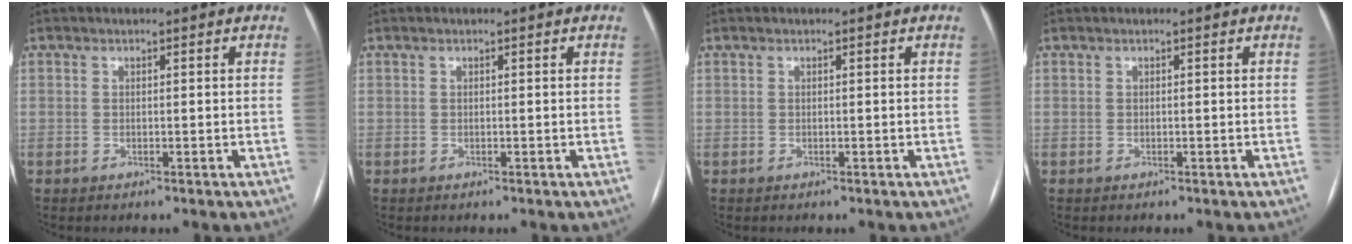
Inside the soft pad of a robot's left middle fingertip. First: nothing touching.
{"total": 0.0}
{"total": 0.0}
{"total": 0.0}